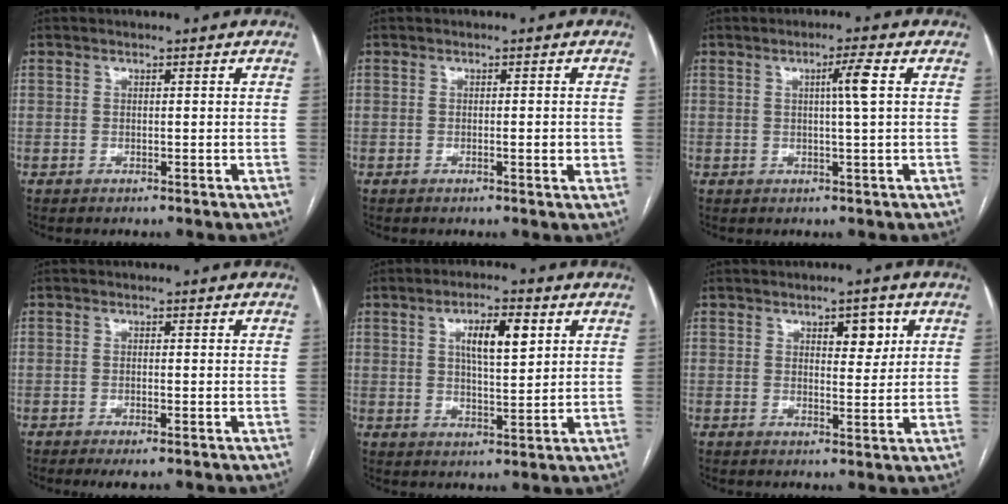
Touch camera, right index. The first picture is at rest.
{"total": 1.7, "force": [-0.2, 0.5, 1.6], "torque": [-0.024, -0.001, -0.003]}
{"total": 3.6, "force": [0.8, -0.7, 3.4], "torque": [-0.060, 0.000, 0.012]}
{"total": 2.3, "force": [-1.5, 0.5, 1.7], "torque": [-0.023, -0.004, -0.020]}
{"total": 7.2, "force": [2.6, 2.0, 6.4], "torque": [-0.109, 0.007, 0.045]}
{"total": 4.4, "force": [2.0, 1.9, 3.5], "torque": [-0.044, 0.001, 0.027]}